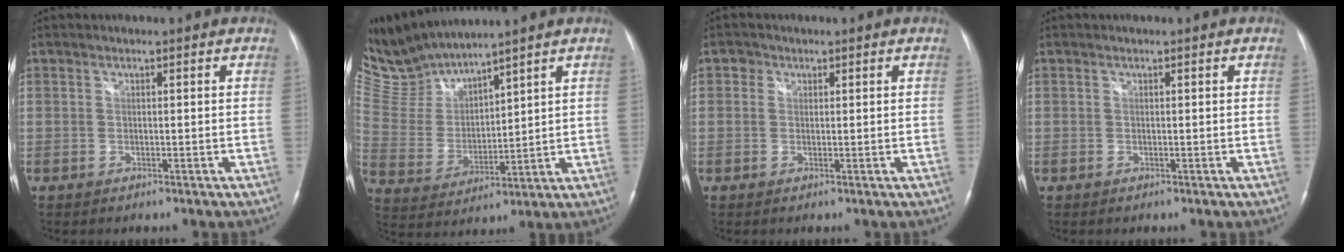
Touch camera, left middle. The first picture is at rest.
{"total": 8.7, "force": [8.7, -0.3, 0.3], "torque": [-0.040, 0.006, 0.202]}
{"total": 1.3, "force": [0.5, 1.2, 0.3], "torque": [0.003, 0.006, 0.004]}
{"total": 0.0}